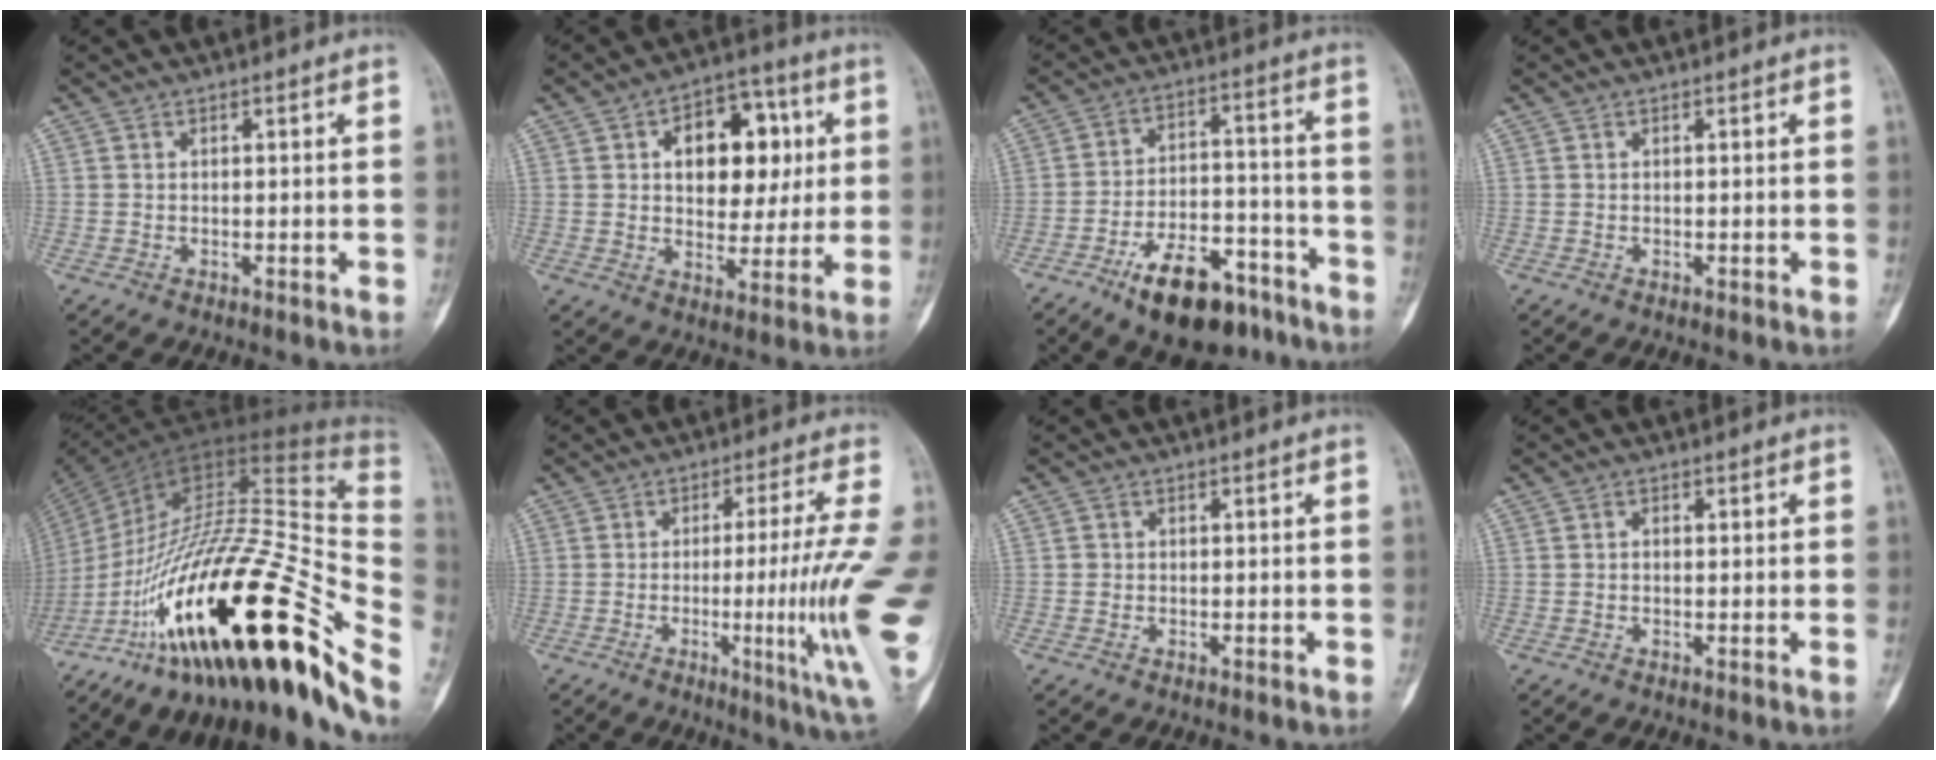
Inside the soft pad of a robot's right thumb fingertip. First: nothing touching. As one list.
[{"total": 15.2, "force": [3.7, 9.8, 11.1], "torque": [-0.104, 0.007, 0.054]}, {"total": 15.9, "force": [-10.2, 7.4, 9.8], "torque": [-0.134, 0.078, -0.157]}, {"total": 0.0}, {"total": 43.4, "force": [-17.0, 12.3, 38.1], "torque": [-0.521, 0.066, -0.275]}, {"total": 16.5, "force": [-2.2, 0.1, 16.4], "torque": [-0.232, -0.011, -0.029]}, {"total": 0.6, "force": [0.0, 0.6, 0.1], "torque": [0.002, 0.004, 0.000]}, {"total": 0.5, "force": [0.0, 0.3, 0.5], "torque": [-0.010, -0.001, -0.003]}]